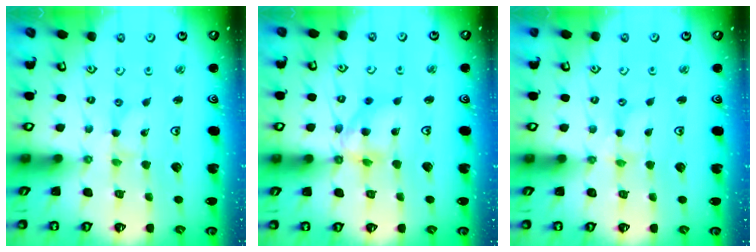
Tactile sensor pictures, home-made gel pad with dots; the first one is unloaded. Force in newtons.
{"total": 11.0, "press": 10.9, "slide": 1.1}
{"total": 1.5, "press": 1.5, "slide": 0.2}